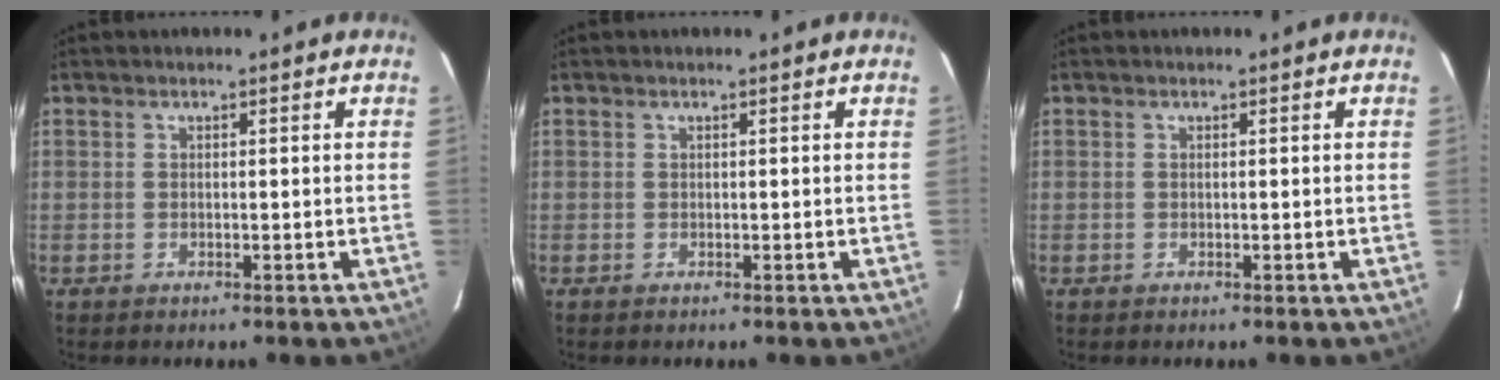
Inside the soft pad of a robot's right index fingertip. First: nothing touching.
{"total": 0.0}
{"total": 0.0}